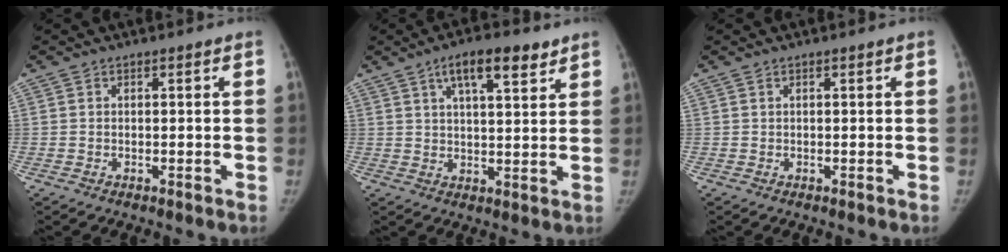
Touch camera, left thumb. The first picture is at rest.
{"total": 9.2, "force": [5.4, 3.1, 6.8], "torque": [-0.093, -0.019, 0.085]}
{"total": 0.0}